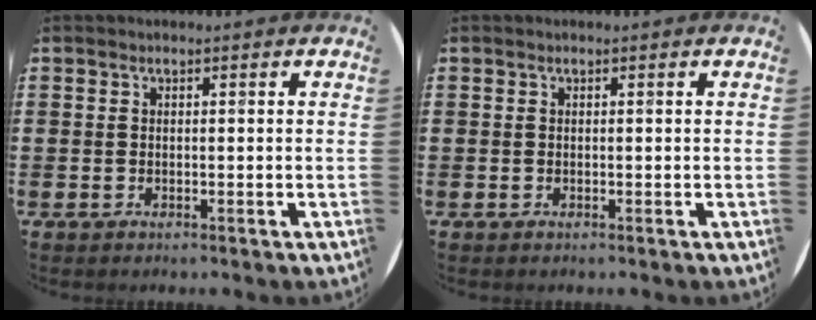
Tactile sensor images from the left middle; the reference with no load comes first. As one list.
[{"total": 0.0}]